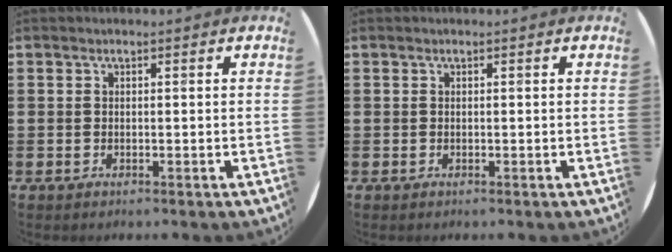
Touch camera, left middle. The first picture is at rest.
{"total": 0.0}